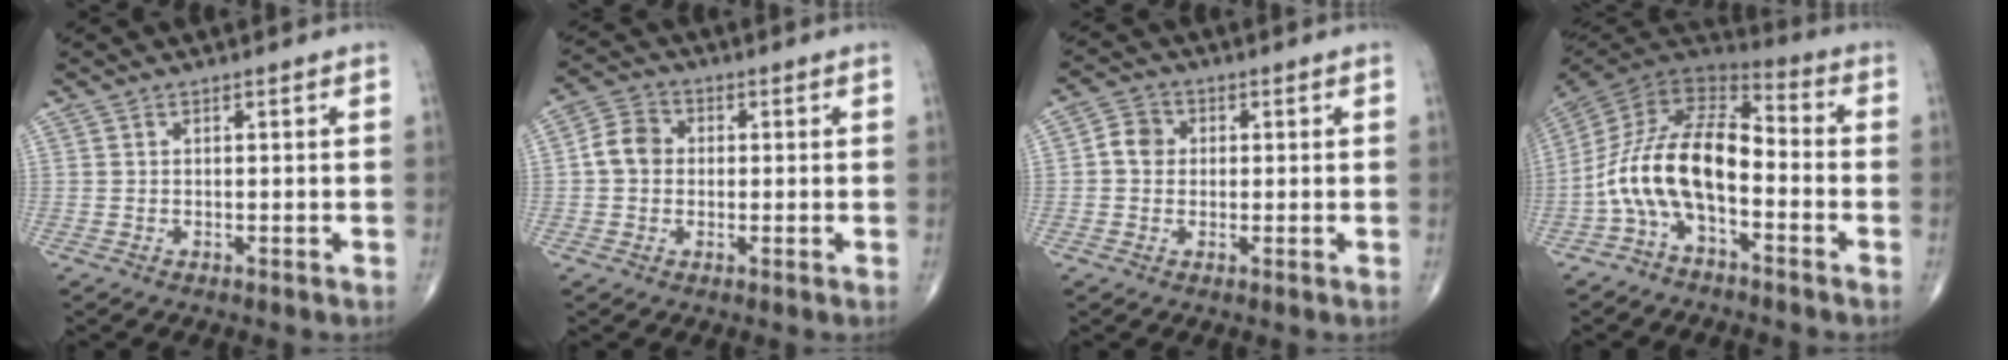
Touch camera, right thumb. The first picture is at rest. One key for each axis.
{"total": 5.6, "fx": 0.0, "fy": 4.8, "fz": 3.0, "tx": -0.046, "ty": 0.015, "tz": -0.010}
{"total": 4.4, "fx": 0.3, "fy": 3.9, "fz": 1.9, "tx": -0.017, "ty": 0.009, "tz": -0.005}
{"total": 15.5, "fx": -4.2, "fy": 7.7, "fz": 12.8, "tx": -0.235, "ty": 0.072, "tz": -0.087}